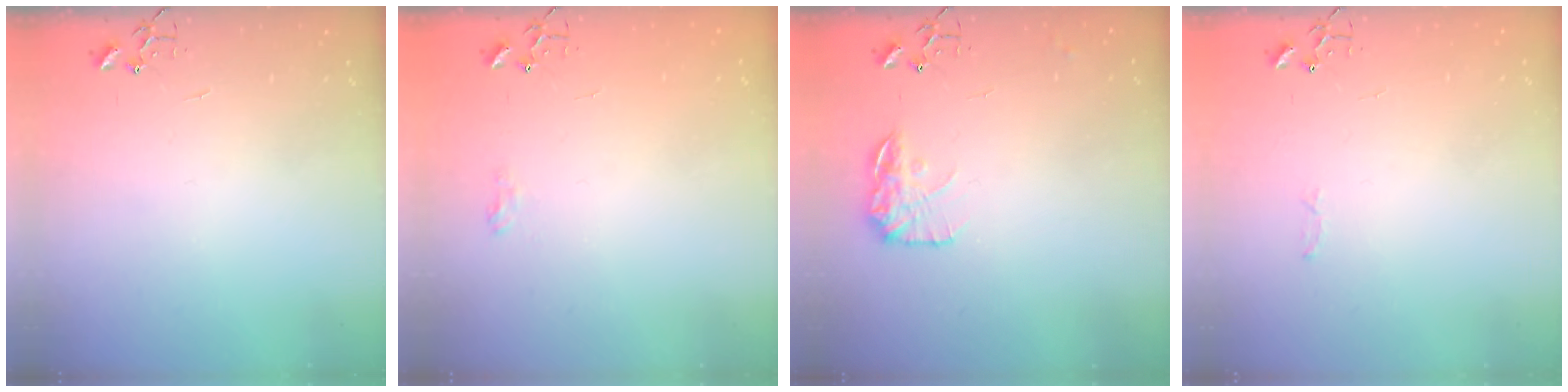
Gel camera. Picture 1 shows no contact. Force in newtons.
{"total": 6.5, "press": 6.5, "slide": 0.6}
{"total": 12.1, "press": 12.1, "slide": 0.5}
{"total": 2.8, "press": 2.8, "slide": 0.4}